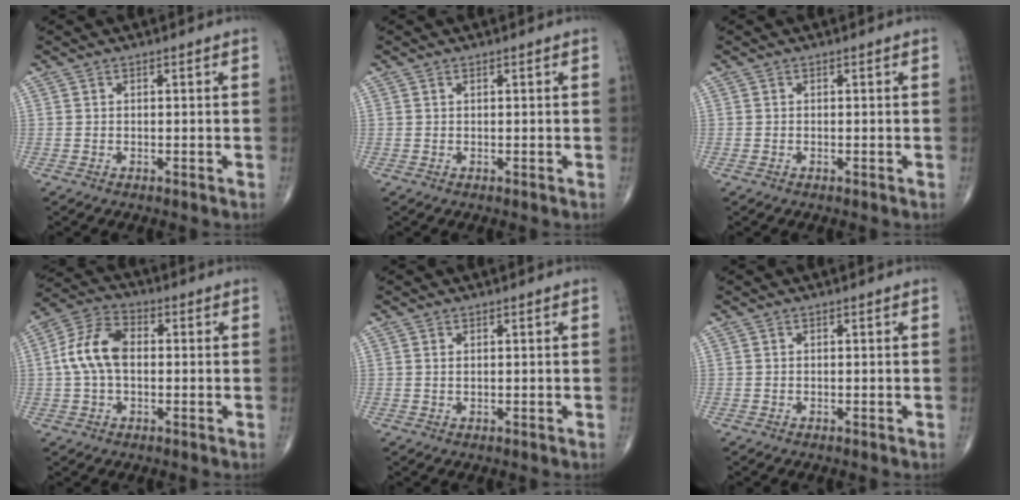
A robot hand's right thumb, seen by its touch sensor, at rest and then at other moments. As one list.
[{"total": 0.0}, {"total": 0.0}, {"total": 9.9, "force": [0.2, 6.2, 7.8], "torque": [-0.154, 0.028, -0.004]}, {"total": 0.8, "force": [0.3, 0.4, 0.6], "torque": [-0.011, -0.001, 0.008]}, {"total": 0.0}]